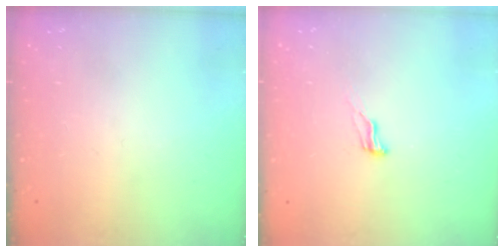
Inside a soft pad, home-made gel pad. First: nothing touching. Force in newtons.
{"total": 5.5, "press": 5.4, "slide": 0.5}